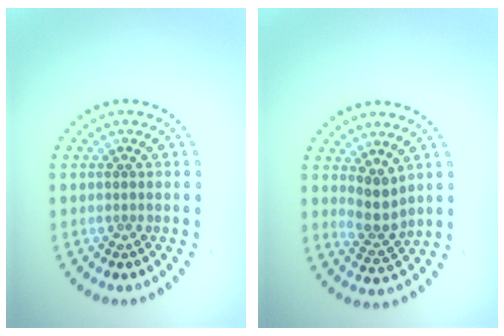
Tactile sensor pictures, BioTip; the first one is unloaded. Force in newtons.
{"total": 2.6, "press": 2.0, "slide": 1.6}